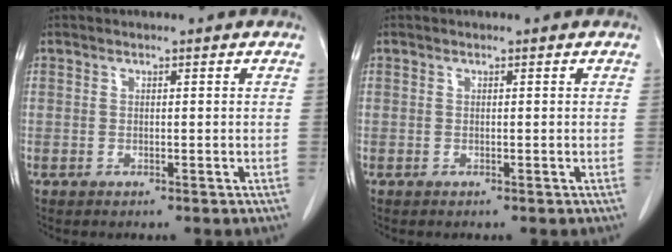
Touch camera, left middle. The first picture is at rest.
{"total": 0.0}